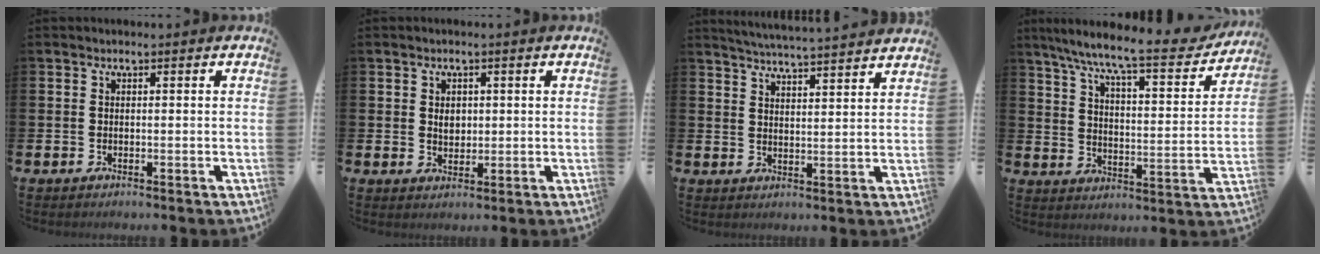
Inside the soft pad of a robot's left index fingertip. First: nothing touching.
{"total": 2.0, "force": [0.7, 1.5, 1.1], "torque": [-0.001, -0.002, 0.006]}
{"total": 4.9, "force": [4.8, -0.8, 0.4], "torque": [-0.023, -0.036, 0.084]}
{"total": 9.1, "force": [7.9, 1.3, 4.4], "torque": [-0.111, -0.052, 0.126]}